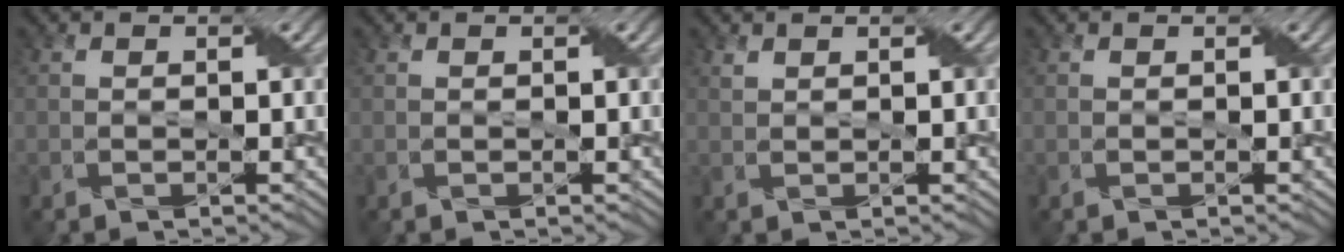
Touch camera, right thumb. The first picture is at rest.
{"total": 0.0}
{"total": 0.7, "force": [0.6, 0.2, 0.2], "torque": [-0.013, 0.003, 0.014]}
{"total": 0.0}